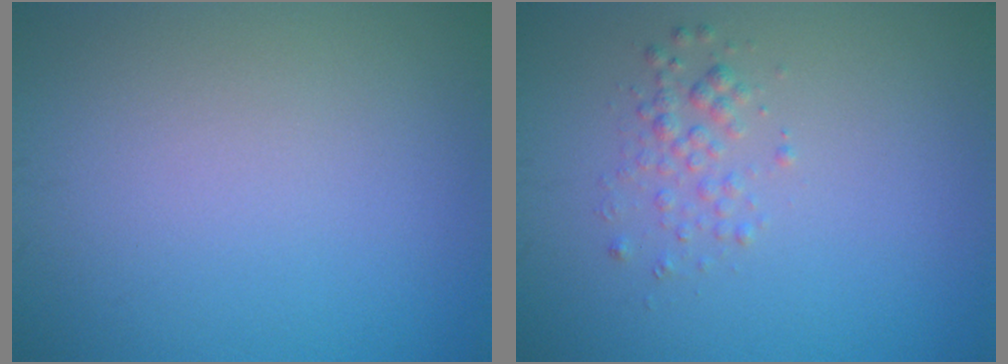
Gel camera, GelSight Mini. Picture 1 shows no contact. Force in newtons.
{"total": 1.5, "press": 1.5, "slide": 0.1}